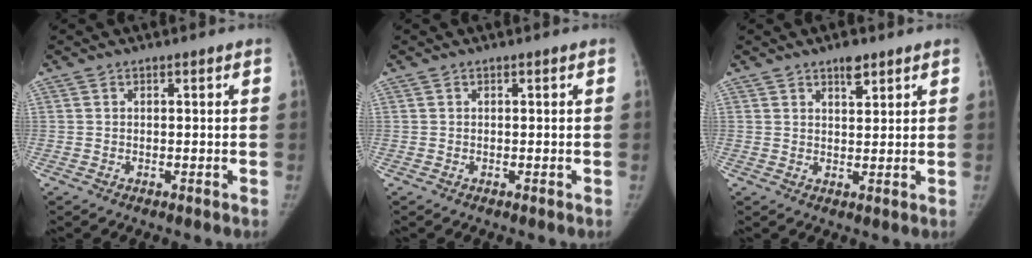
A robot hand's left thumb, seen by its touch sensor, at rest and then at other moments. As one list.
[{"total": 0.0}, {"total": 3.3, "force": [2.4, 1.4, 1.9], "torque": [-0.012, -0.015, 0.036]}]